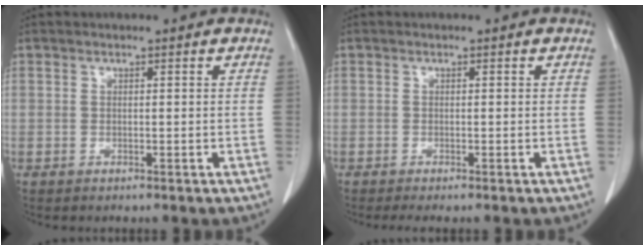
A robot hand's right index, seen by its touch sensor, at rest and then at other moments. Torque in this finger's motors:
{"motor_torque": [0.20, -0.22, 0.07, 0.02]}